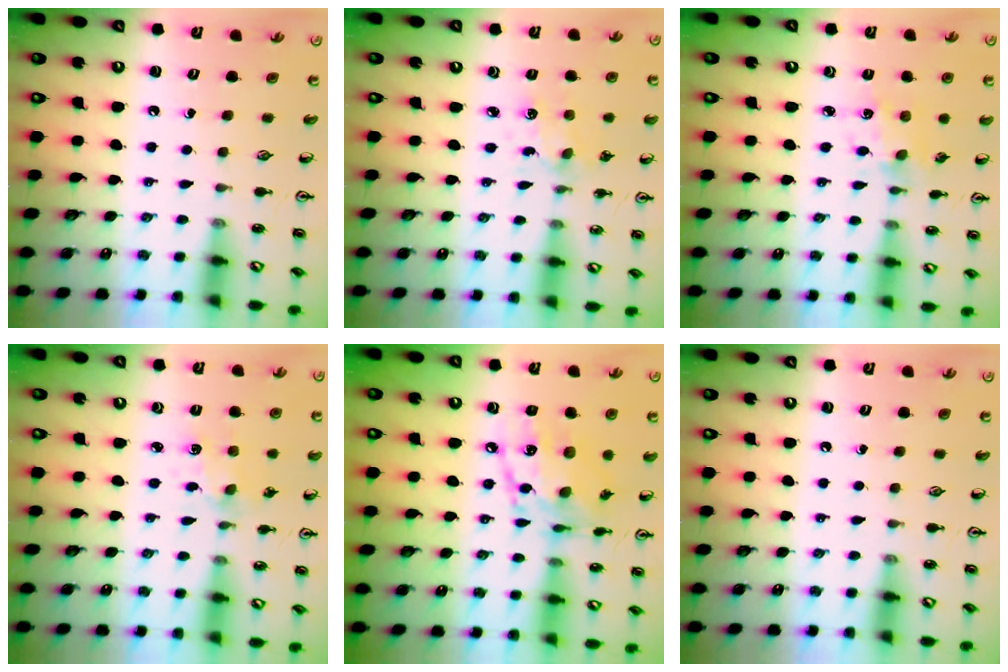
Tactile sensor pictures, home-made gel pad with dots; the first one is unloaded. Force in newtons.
{"total": 2.5, "press": 2.4, "slide": 0.6}
{"total": 2.5, "press": 2.4, "slide": 0.7}
{"total": 2.7, "press": 2.7, "slide": 0.4}
{"total": 12.6, "press": 12.6, "slide": 0.8}
{"total": 0.0}